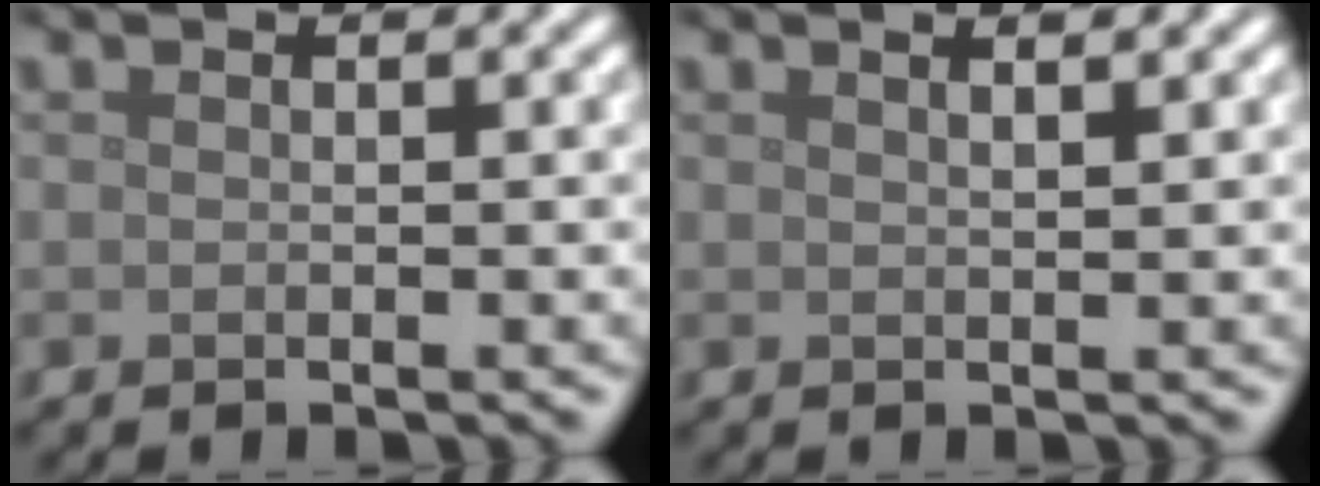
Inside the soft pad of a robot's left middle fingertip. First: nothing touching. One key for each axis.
{"total": 2.2, "fx": 1.5, "fy": 0.9, "fz": 1.4, "tx": 0.001, "ty": 0.003, "tz": -0.004}